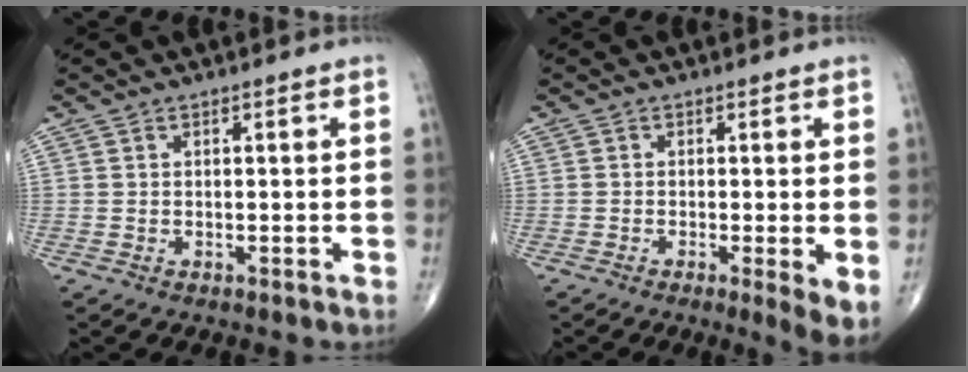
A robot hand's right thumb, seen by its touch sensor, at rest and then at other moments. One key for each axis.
{"total": 4.6, "fx": -0.9, "fy": 0.7, "fz": 4.5, "tx": -0.075, "ty": -0.016, "tz": -0.020}